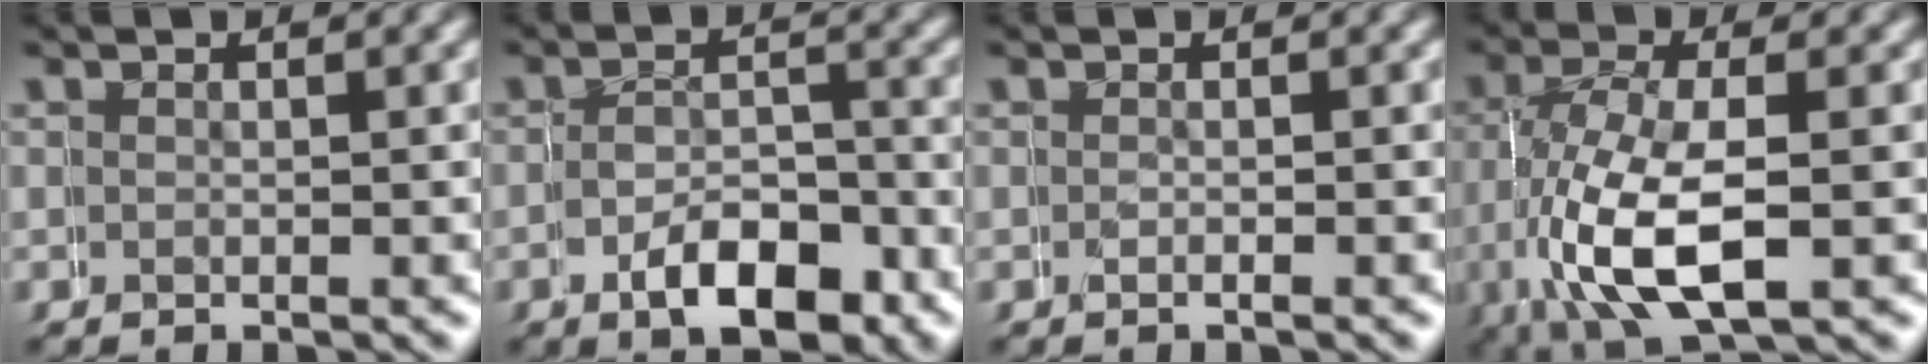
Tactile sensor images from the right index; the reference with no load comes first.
{"total": 4.4, "force": [-3.2, 2.3, 2.0], "torque": [-0.028, -0.017, -0.051]}
{"total": 0.0}
{"total": 6.5, "force": [-1.1, 3.4, 5.4], "torque": [-0.123, -0.025, 0.000]}